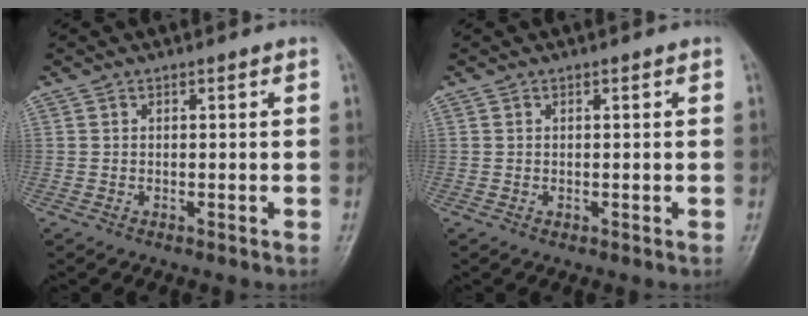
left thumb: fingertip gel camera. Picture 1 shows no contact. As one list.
[{"total": 0.6, "force": [0.2, 0.2, 0.5], "torque": [-0.004, 0.002, 0.003]}]